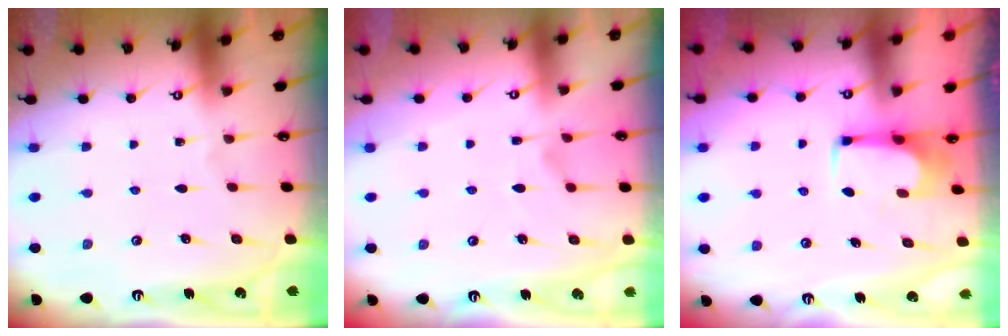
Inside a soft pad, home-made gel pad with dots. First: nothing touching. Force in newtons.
{"total": 2.5, "press": 2.1, "slide": 1.3}
{"total": 3.4, "press": 3.4, "slide": 0.2}